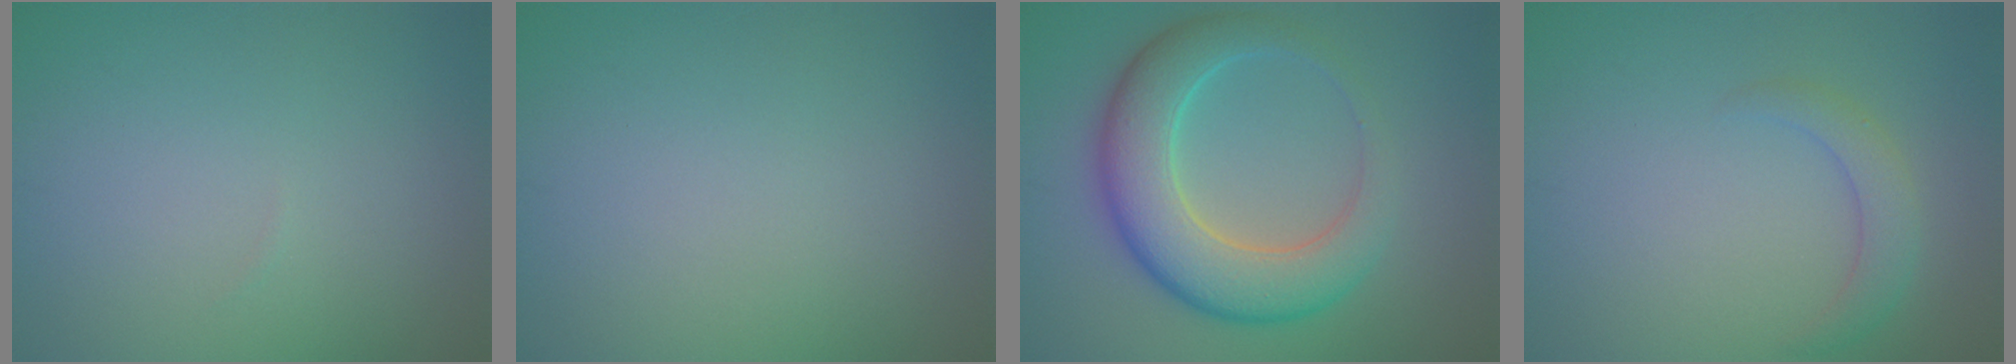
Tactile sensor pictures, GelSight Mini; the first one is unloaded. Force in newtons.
{"total": 0.0}
{"total": 7.2, "press": 7.2, "slide": 0.2}
{"total": 2.0, "press": 2.0, "slide": 0.1}